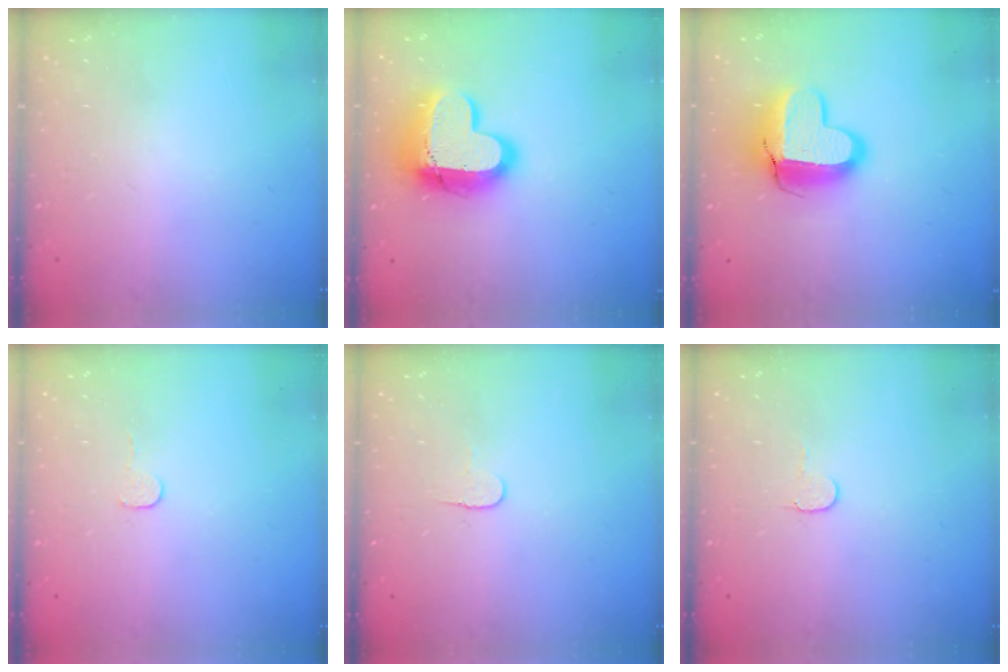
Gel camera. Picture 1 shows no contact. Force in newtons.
{"total": 23.1, "press": 23.0, "slide": 1.7}
{"total": 14.1, "press": 14.1, "slide": 1.1}
{"total": 3.4, "press": 3.4, "slide": 0.3}
{"total": 4.1, "press": 4.1, "slide": 0.4}
{"total": 3.6, "press": 3.6, "slide": 0.4}